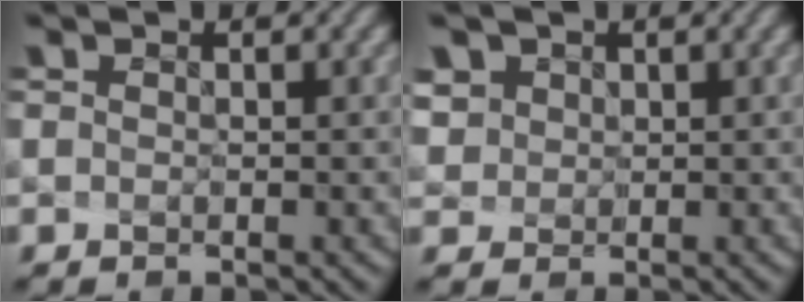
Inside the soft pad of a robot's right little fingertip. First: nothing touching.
{"total": 5.9, "force": [3.7, 4.0, 2.1], "torque": [-0.068, -0.002, 0.077]}